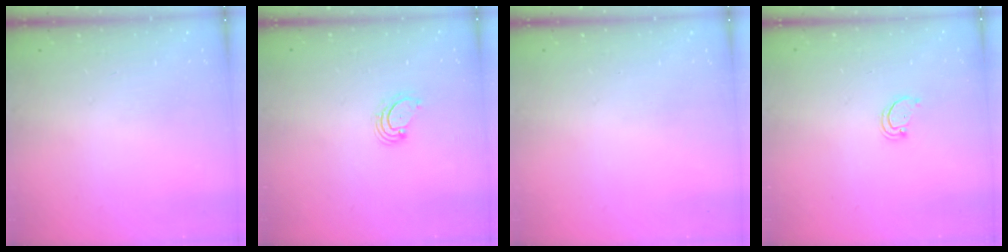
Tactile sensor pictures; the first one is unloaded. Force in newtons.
{"total": 3.2, "press": 3.1, "slide": 0.4}
{"total": 0.0}
{"total": 1.6, "press": 1.6, "slide": 0.1}